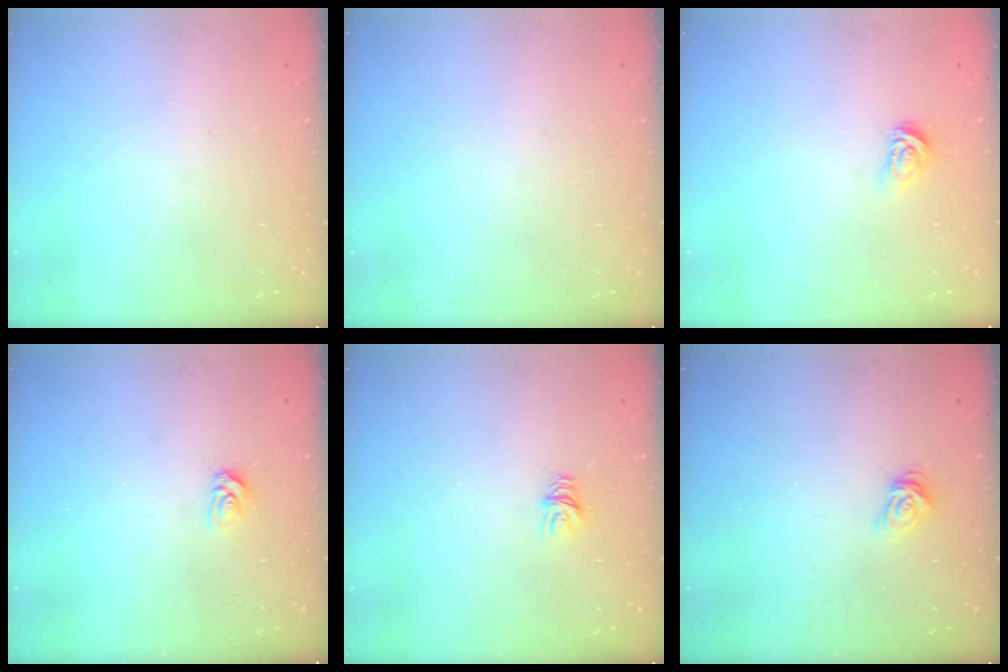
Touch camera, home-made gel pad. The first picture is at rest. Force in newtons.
{"total": 0.0}
{"total": 3.3, "press": 3.3, "slide": 0.1}
{"total": 3.4, "press": 3.4, "slide": 0.4}
{"total": 6.1, "press": 6.1, "slide": 0.3}
{"total": 6.3, "press": 6.3, "slide": 0.5}